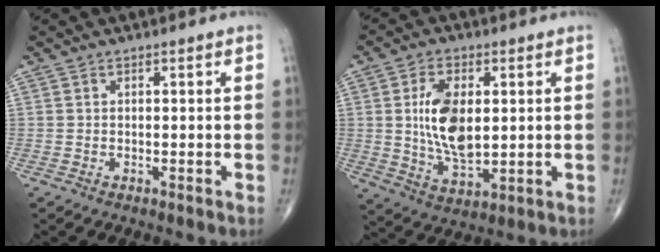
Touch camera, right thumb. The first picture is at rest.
{"total": 12.0, "force": [1.5, 6.4, 10.0], "torque": [-0.176, -0.014, 0.033]}